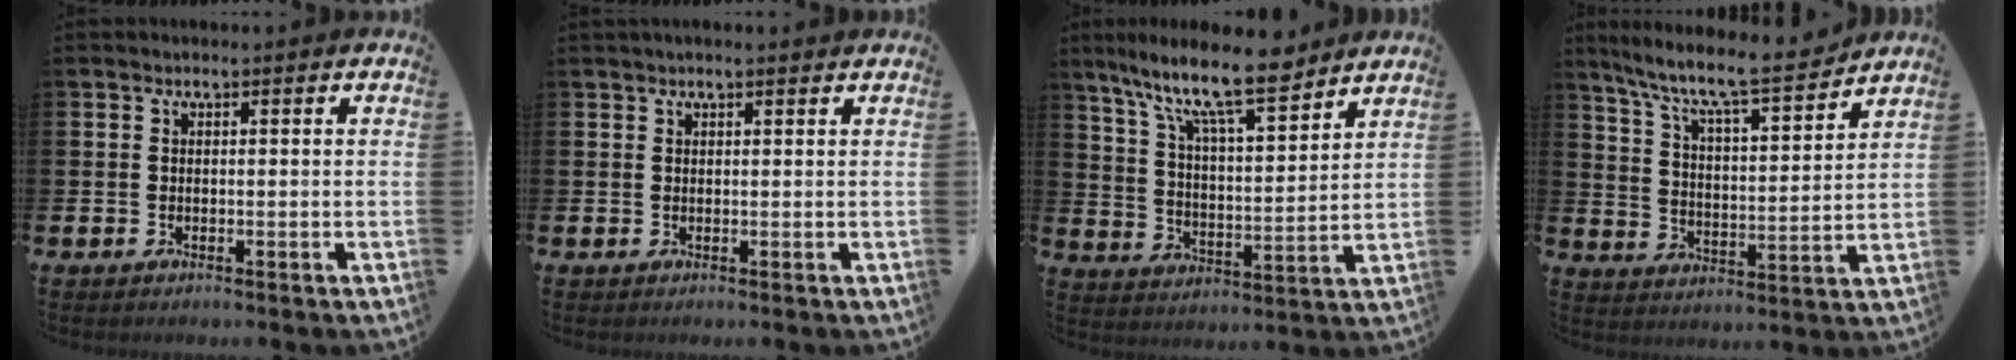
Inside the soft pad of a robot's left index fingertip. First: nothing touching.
{"total": 1.0, "force": [0.9, 0.0, 0.5], "torque": [0.003, -0.003, 0.013]}
{"total": 11.6, "force": [9.6, 2.4, 6.1], "torque": [-0.130, -0.054, 0.163]}
{"total": 8.7, "force": [7.9, 1.0, 3.5], "torque": [-0.096, -0.060, 0.130]}